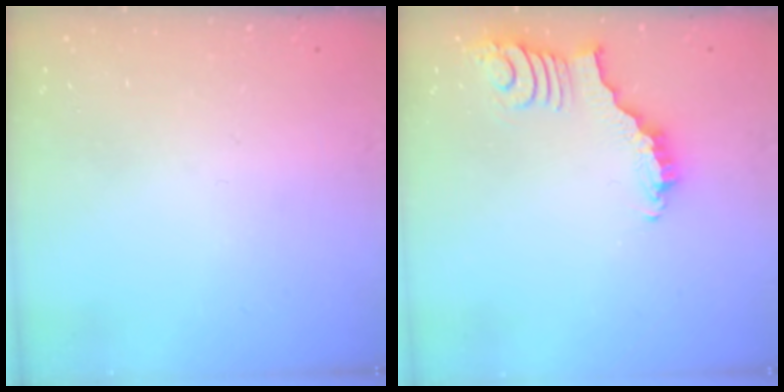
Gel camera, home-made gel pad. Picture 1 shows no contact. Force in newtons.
{"total": 3.1, "press": 3.1, "slide": 0.4}